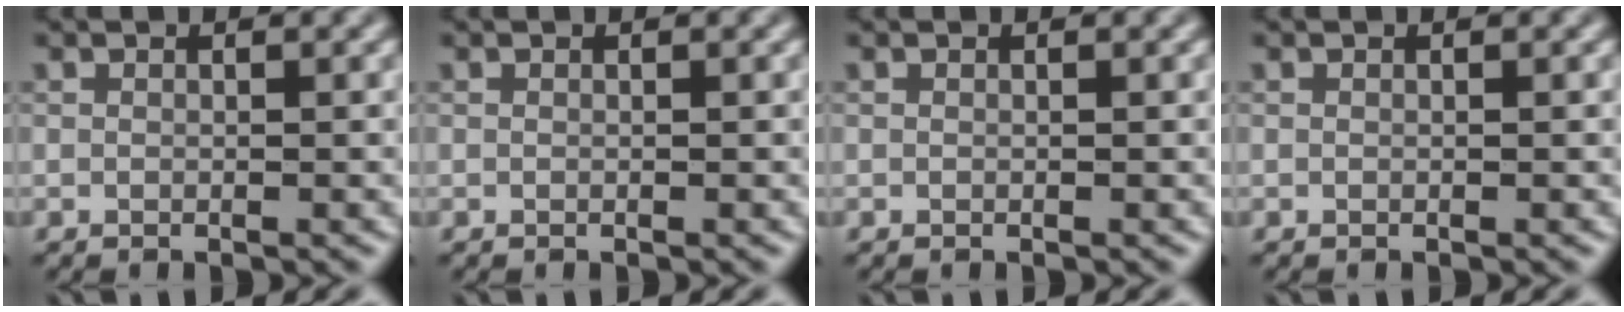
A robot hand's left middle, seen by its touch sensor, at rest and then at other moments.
{"total": 0.0}
{"total": 0.0}
{"total": 0.0}